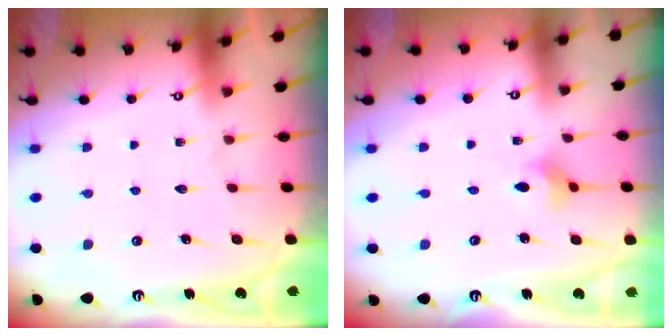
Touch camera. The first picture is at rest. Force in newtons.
{"total": 2.9, "press": 2.9, "slide": 0.7}